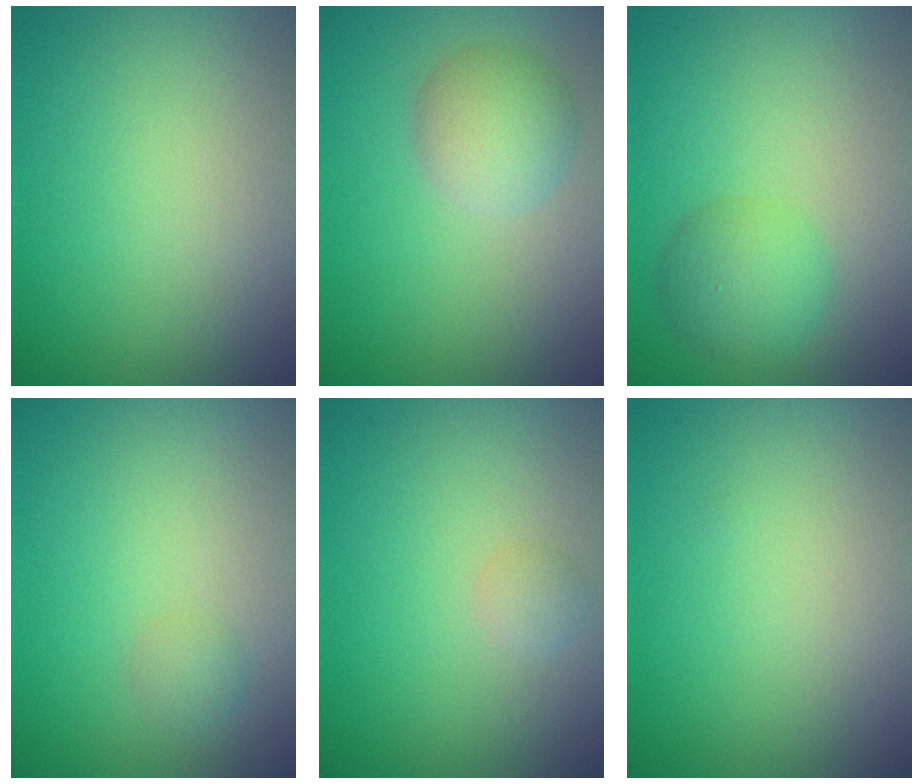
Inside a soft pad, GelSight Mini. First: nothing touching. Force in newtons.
{"total": 3.3, "press": 3.3, "slide": 0.1}
{"total": 3.3, "press": 3.3, "slide": 0.0}
{"total": 1.0, "press": 1.0, "slide": 0.0}
{"total": 0.9, "press": 0.9, "slide": 0.1}
{"total": 0.0}